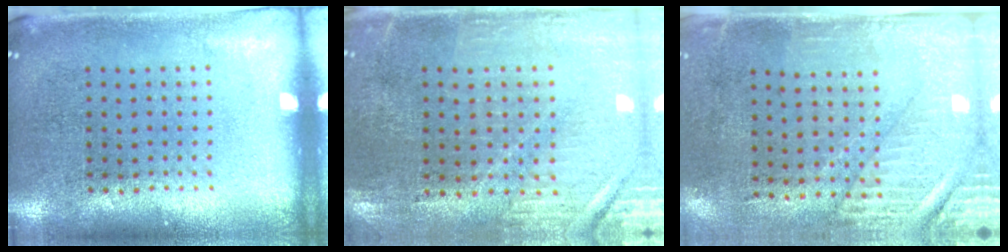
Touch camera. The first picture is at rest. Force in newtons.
{"total": 0.7, "press": 0.6, "slide": 0.2}
{"total": 2.8, "press": 2.4, "slide": 1.4}